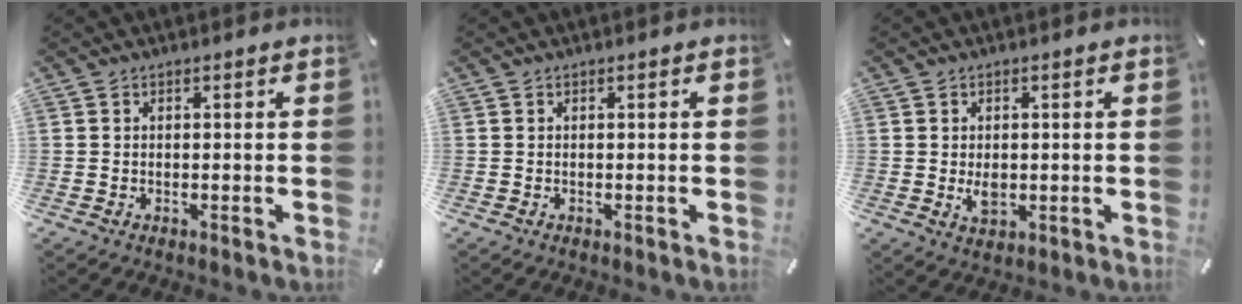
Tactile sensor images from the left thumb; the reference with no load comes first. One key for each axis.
{"total": 0.0}
{"total": 3.6, "fx": -0.2, "fy": 2.6, "fz": 2.4, "tx": -0.050, "ty": -0.004, "tz": -0.007}